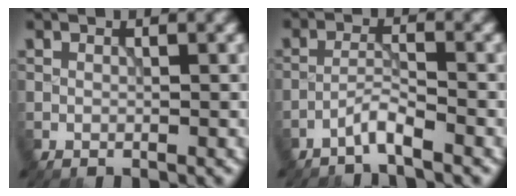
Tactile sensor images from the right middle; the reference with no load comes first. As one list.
[{"total": 2.0, "force": [-1.7, -0.1, 1.0], "torque": [-0.017, 0.009, -0.041]}]